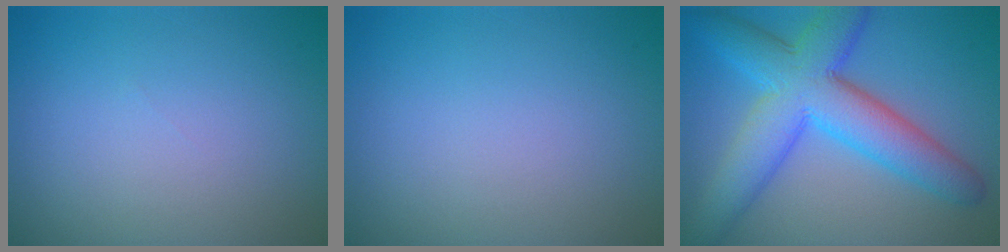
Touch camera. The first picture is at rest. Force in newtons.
{"total": 0.0}
{"total": 9.3, "press": 9.3, "slide": 0.1}